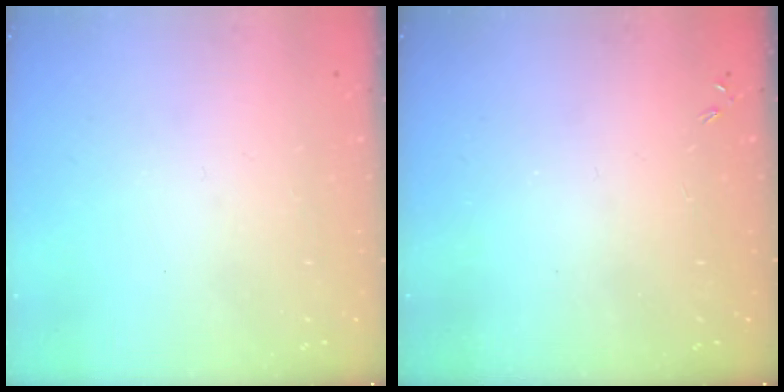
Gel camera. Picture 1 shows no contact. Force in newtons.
{"total": 0.0}